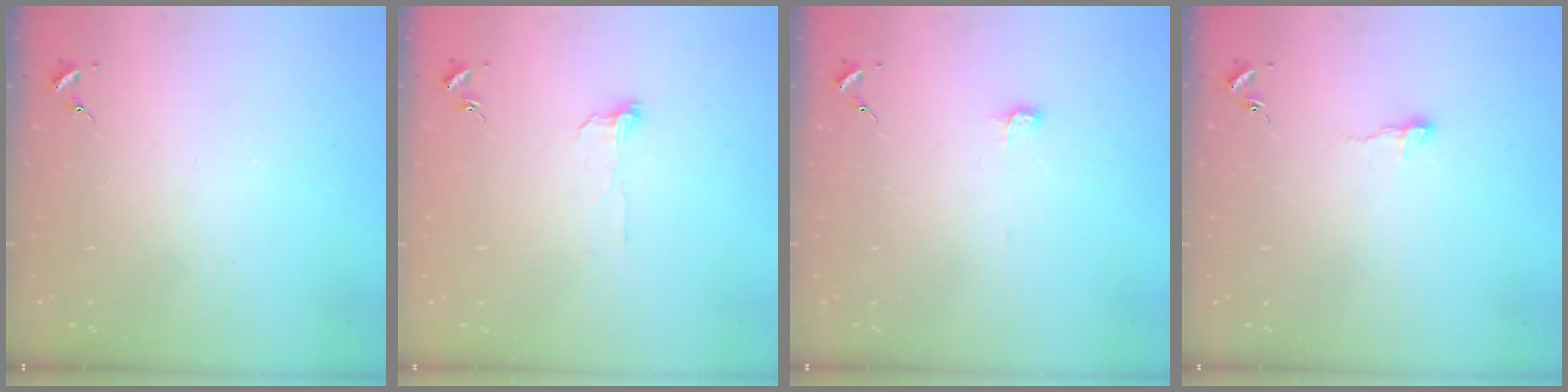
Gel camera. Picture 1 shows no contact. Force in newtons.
{"total": 6.0, "press": 6.0, "slide": 0.5}
{"total": 4.1, "press": 4.0, "slide": 0.4}
{"total": 6.3, "press": 6.2, "slide": 0.6}